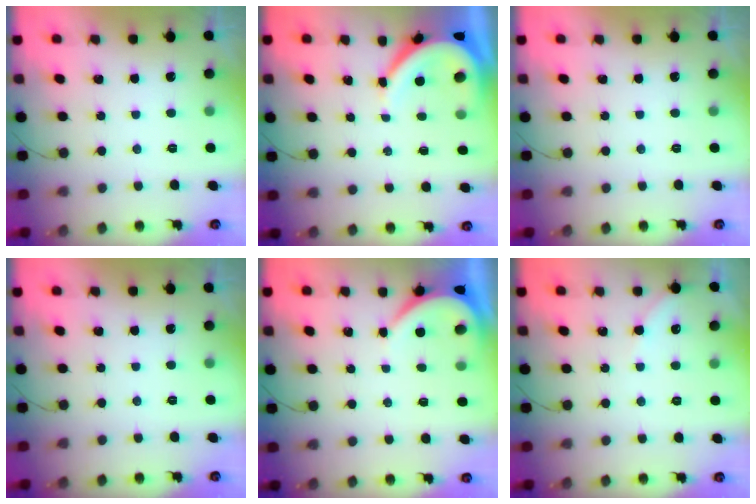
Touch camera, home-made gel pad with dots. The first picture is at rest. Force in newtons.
{"total": 8.0, "press": 7.9, "slide": 0.9}
{"total": 0.0}
{"total": 0.0}
{"total": 3.9, "press": 3.9, "slide": 0.7}
{"total": 3.3, "press": 3.2, "slide": 0.5}